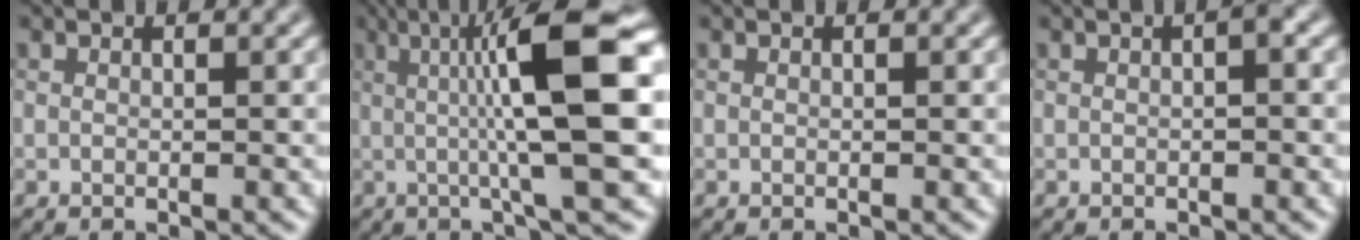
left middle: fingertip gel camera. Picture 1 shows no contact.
{"total": 10.8, "force": [0.8, 1.7, 10.6], "torque": [-0.150, 0.022, 0.020]}
{"total": 0.0}
{"total": 1.4, "force": [0.1, 0.2, 1.4], "torque": [-0.013, 0.006, 0.004]}